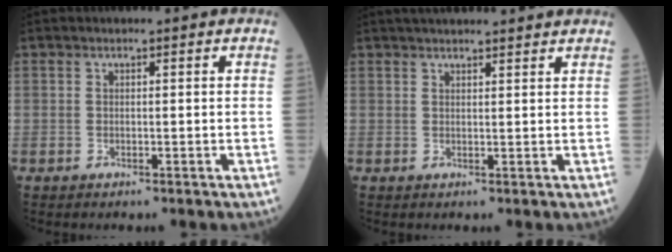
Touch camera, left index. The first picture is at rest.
{"total": 10.1, "force": [9.2, 0.9, 4.2], "torque": [-0.058, 0.033, 0.116]}